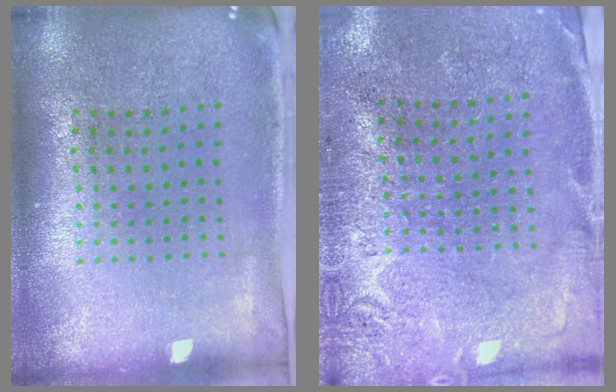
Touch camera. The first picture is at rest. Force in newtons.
{"total": 2.7, "press": 2.7, "slide": 0.7}